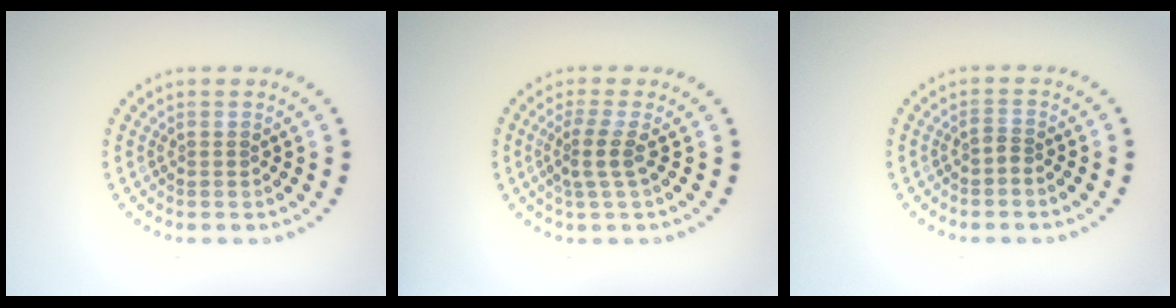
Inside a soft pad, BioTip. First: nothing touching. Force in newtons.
{"total": 2.2, "press": 1.5, "slide": 1.6}
{"total": 0.7, "press": 0.5, "slide": 0.6}